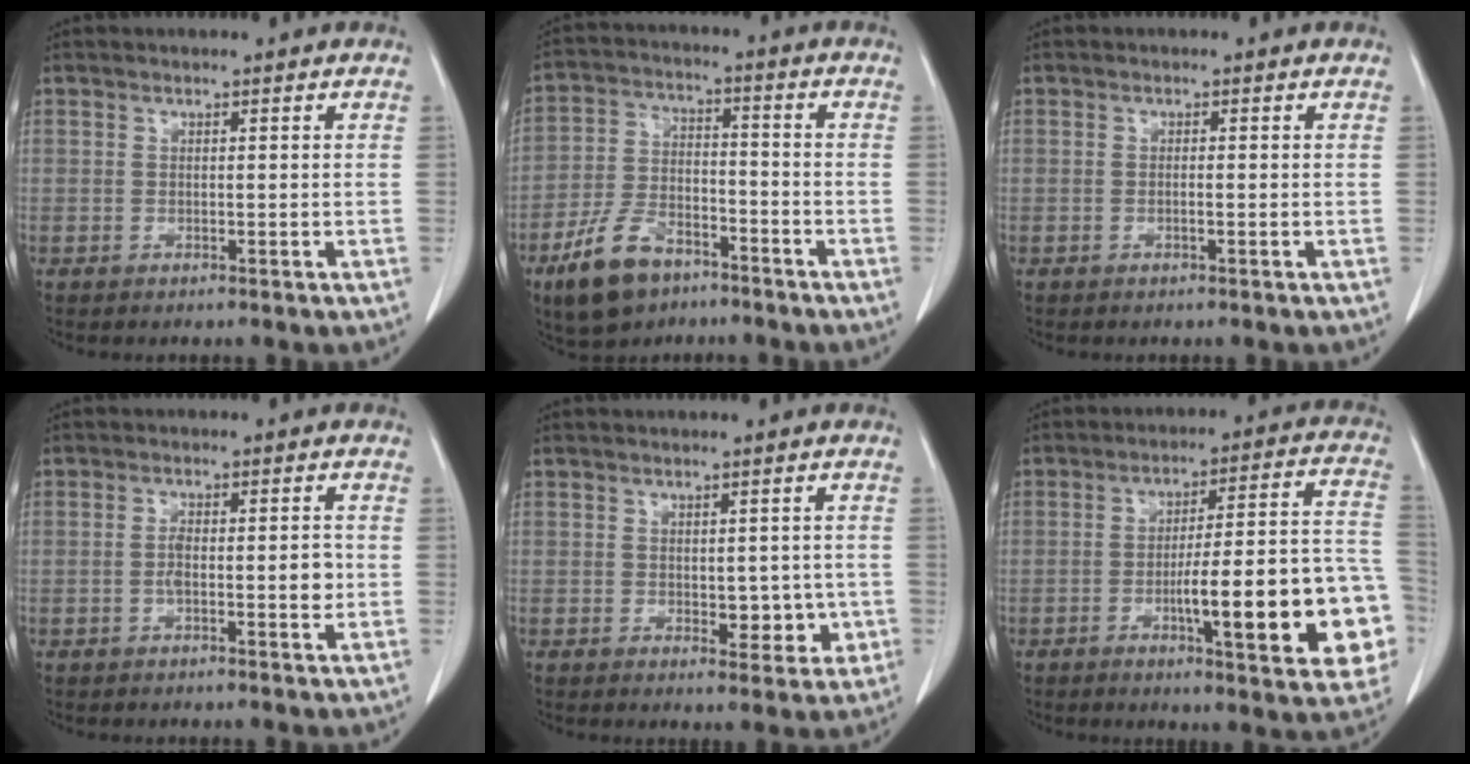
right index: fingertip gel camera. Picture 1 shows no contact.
{"total": 10.9, "force": [-7.1, 5.6, 6.1], "torque": [-0.132, 0.001, -0.126]}
{"total": 0.6, "force": [-0.2, 0.0, 0.6], "torque": [-0.011, 0.001, -0.003]}
{"total": 4.6, "force": [-0.8, 1.3, 4.3], "torque": [-0.076, 0.005, -0.013]}
{"total": 4.9, "force": [-0.7, 2.9, 3.9], "torque": [-0.035, 0.003, 0.000]}
{"total": 20.0, "force": [-5.7, 3.1, 18.9], "torque": [-0.174, 0.029, -0.067]}